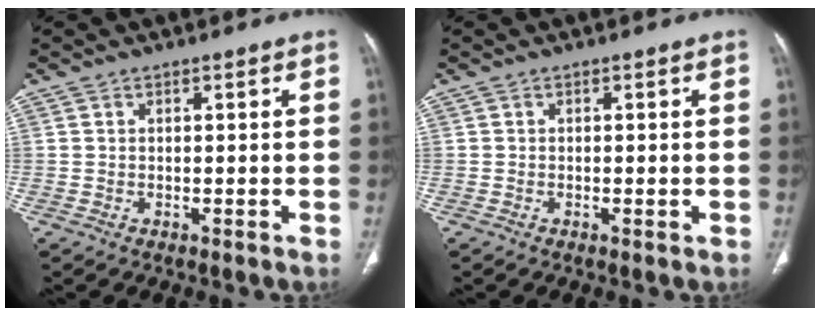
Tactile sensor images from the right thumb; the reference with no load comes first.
{"total": 1.0, "force": [-0.3, 0.4, 0.9], "torque": [-0.011, -0.001, -0.004]}